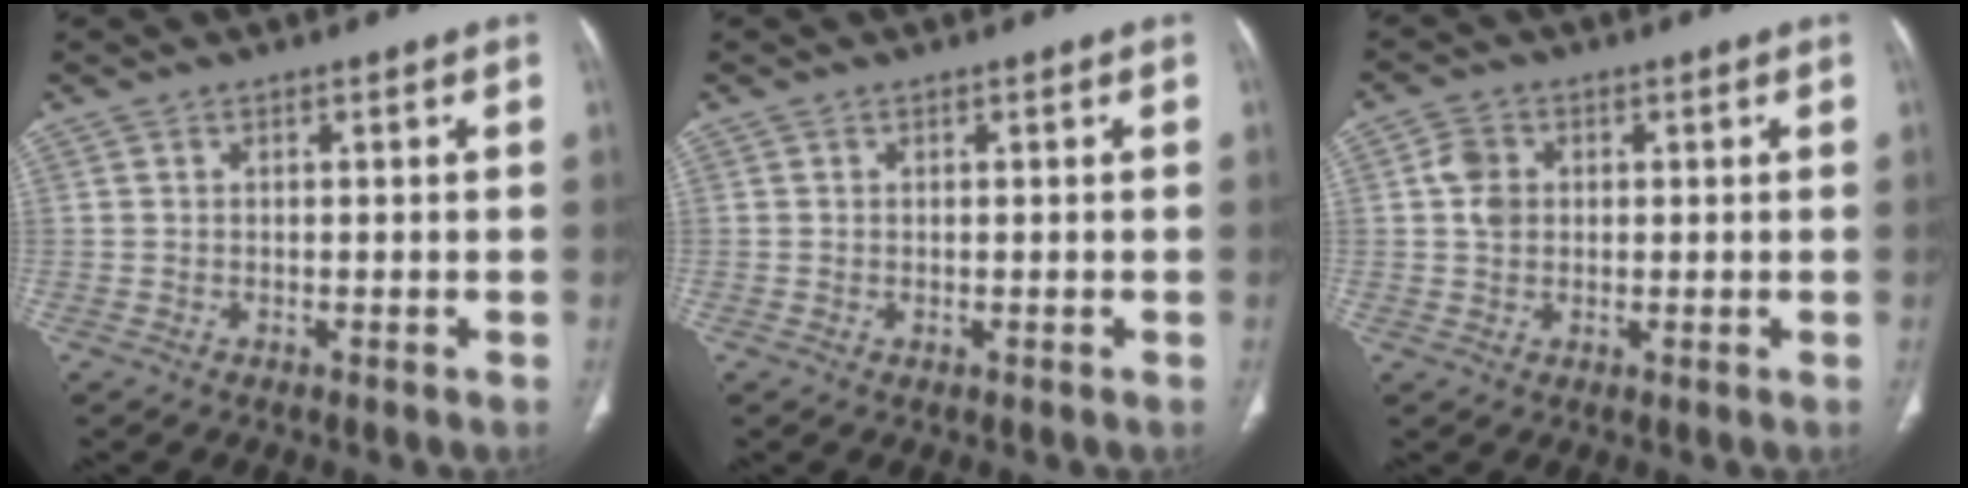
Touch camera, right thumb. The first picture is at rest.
{"total": 0.0}
{"total": 4.2, "force": [0.6, 3.4, 2.4], "torque": [-0.037, 0.000, 0.009]}